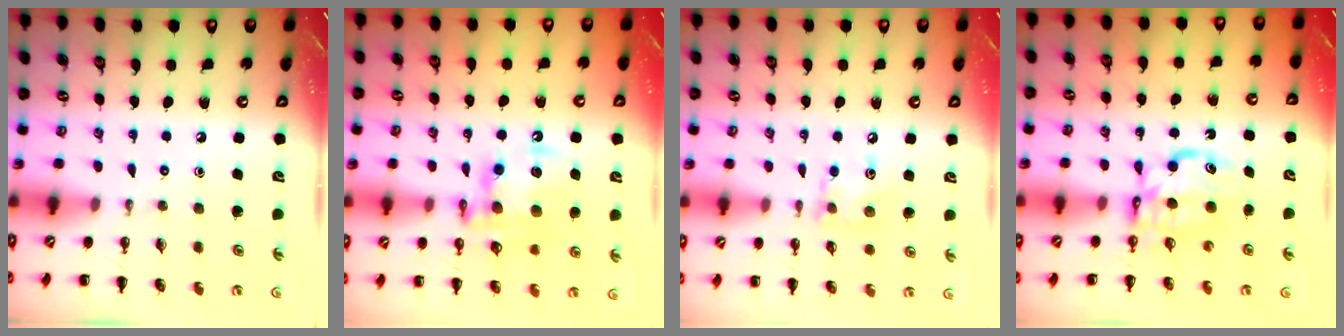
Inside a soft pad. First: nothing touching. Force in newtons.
{"total": 13.5, "press": 13.1, "slide": 3.2}
{"total": 7.5, "press": 7.5, "slide": 0.5}
{"total": 6.8, "press": 6.8, "slide": 0.6}